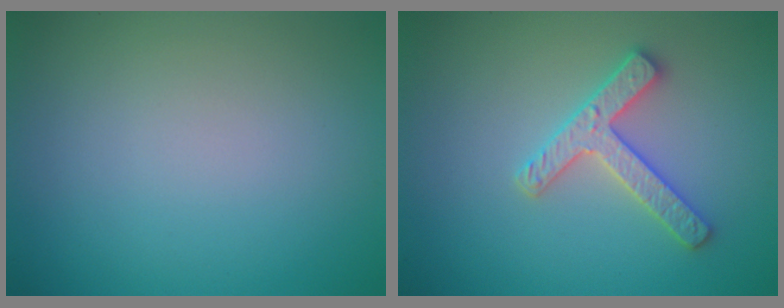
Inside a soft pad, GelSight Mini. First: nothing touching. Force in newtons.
{"total": 2.9, "press": 2.9, "slide": 0.5}